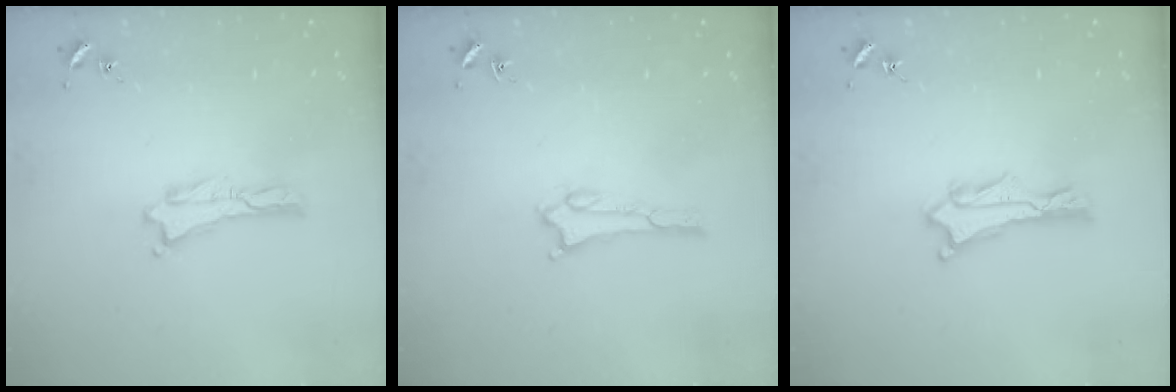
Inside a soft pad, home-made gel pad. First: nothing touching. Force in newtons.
{"total": 1.6, "press": 1.6, "slide": 0.1}
{"total": 0.9, "press": 0.9, "slide": 0.2}